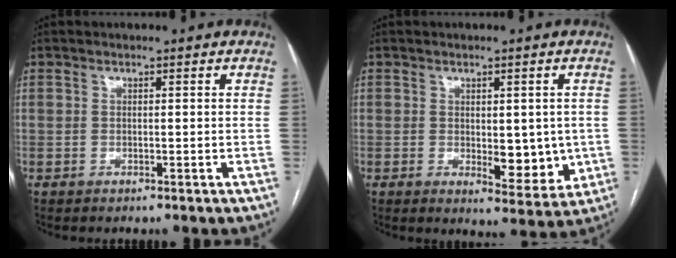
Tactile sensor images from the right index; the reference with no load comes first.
{"total": 7.1, "force": [-0.6, 3.3, 6.2], "torque": [-0.070, -0.012, 0.002]}